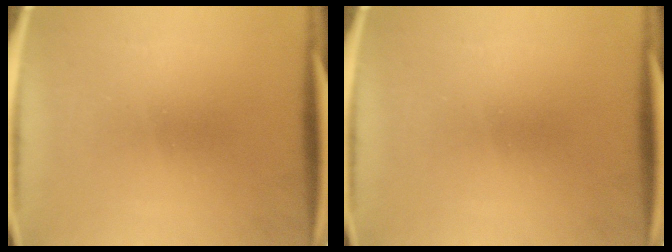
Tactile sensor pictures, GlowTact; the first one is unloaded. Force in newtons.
{"total": 0.0}